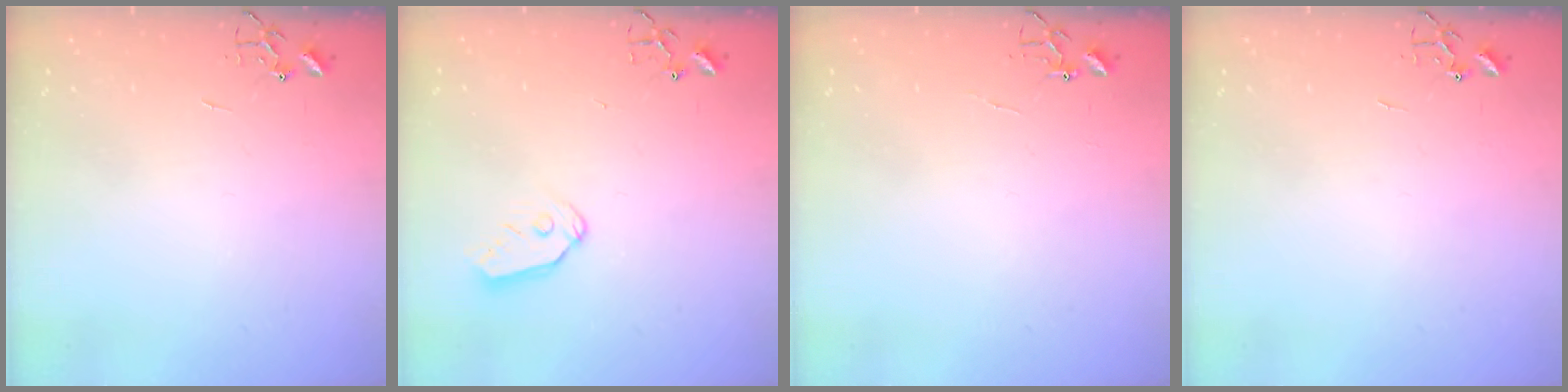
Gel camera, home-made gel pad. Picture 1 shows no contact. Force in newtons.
{"total": 7.7, "press": 7.7, "slide": 0.4}
{"total": 4.3, "press": 4.3, "slide": 0.3}
{"total": 0.0}